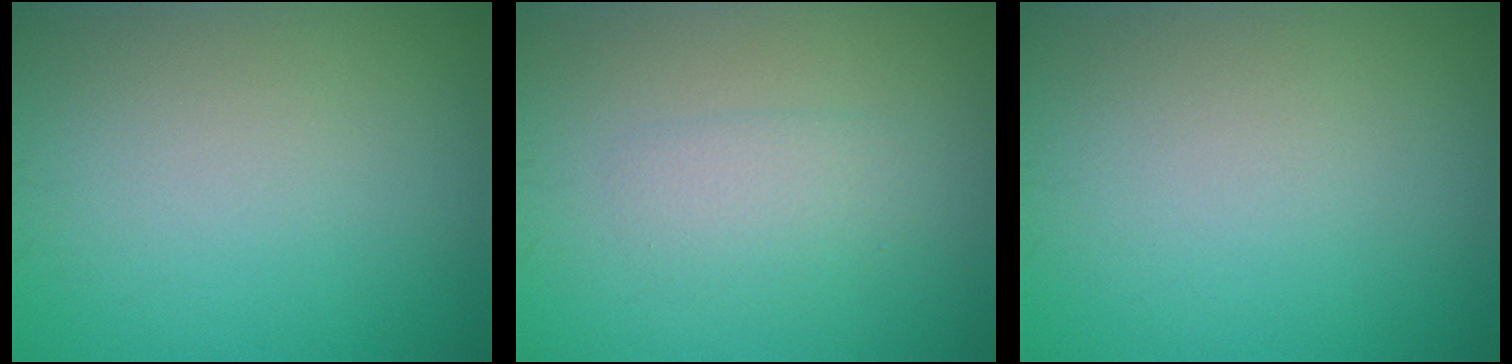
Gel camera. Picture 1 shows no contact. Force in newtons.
{"total": 2.0, "press": 2.0, "slide": 0.1}
{"total": 0.0}